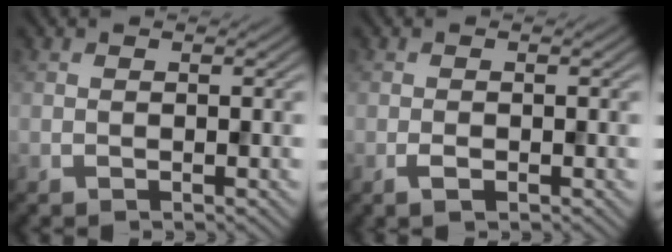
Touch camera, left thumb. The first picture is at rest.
{"total": 1.2, "force": [-0.6, 0.5, 1.0], "torque": [-0.023, -0.002, -0.011]}